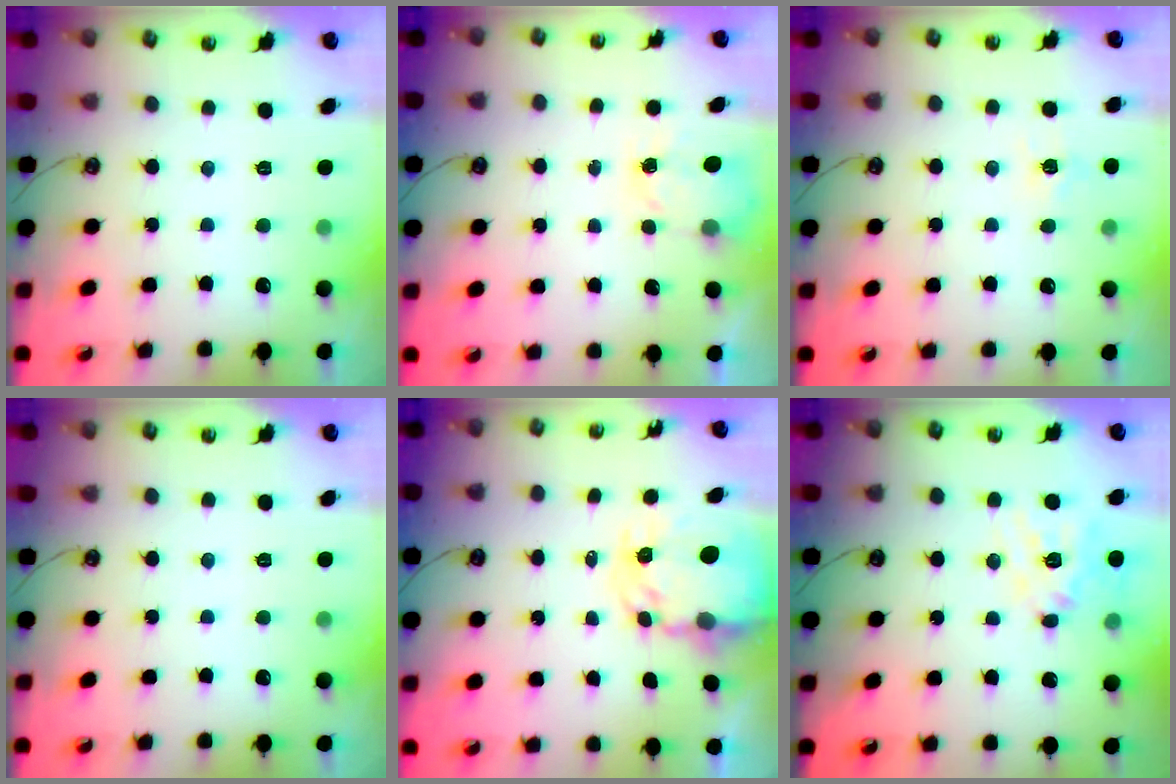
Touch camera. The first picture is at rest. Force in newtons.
{"total": 2.9, "press": 2.8, "slide": 0.4}
{"total": 5.8, "press": 5.8, "slide": 0.6}
{"total": 0.0}
{"total": 6.4, "press": 6.4, "slide": 0.6}
{"total": 14.8, "press": 14.6, "slide": 2.1}